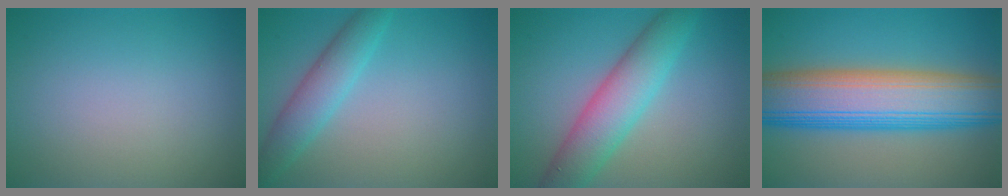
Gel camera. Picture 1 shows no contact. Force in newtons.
{"total": 3.6, "press": 3.6, "slide": 0.2}
{"total": 6.1, "press": 6.1, "slide": 0.2}
{"total": 12.7, "press": 12.7, "slide": 0.1}